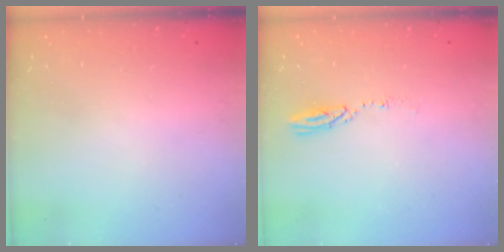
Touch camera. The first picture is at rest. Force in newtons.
{"total": 3.8, "press": 3.8, "slide": 0.2}